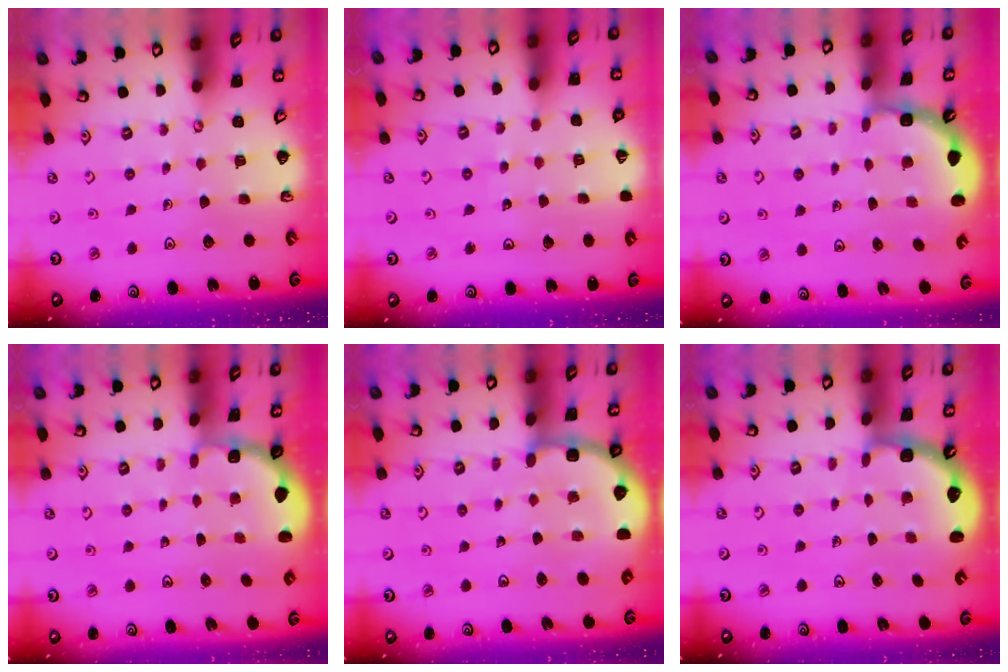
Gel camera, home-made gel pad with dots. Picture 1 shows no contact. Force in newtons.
{"total": 4.9, "press": 4.9, "slide": 0.6}
{"total": 2.1, "press": 1.9, "slide": 0.9}
{"total": 1.8, "press": 1.6, "slide": 0.7}
{"total": 6.4, "press": 5.9, "slide": 2.4}
{"total": 2.5, "press": 2.1, "slide": 1.3}